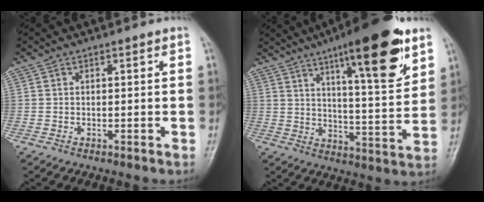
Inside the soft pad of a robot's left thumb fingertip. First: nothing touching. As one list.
[{"total": 18.9, "force": [10.8, 4.3, 14.9], "torque": [-0.195, -0.053, 0.165]}]